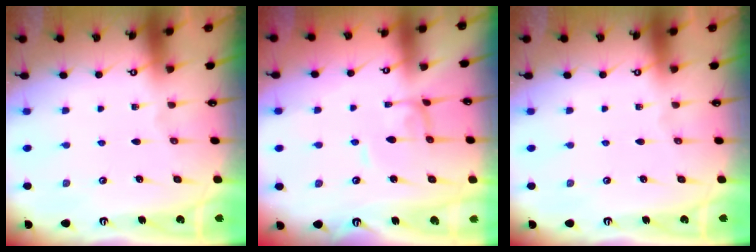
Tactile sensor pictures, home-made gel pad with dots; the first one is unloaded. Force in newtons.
{"total": 2.0, "press": 2.0, "slide": 0.1}
{"total": 0.0}